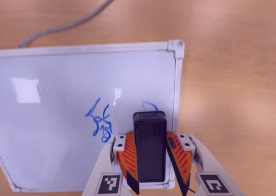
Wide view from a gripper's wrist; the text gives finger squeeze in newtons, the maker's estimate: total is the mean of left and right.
{"total": 13.2, "left": 15.4, "right": 10.9}